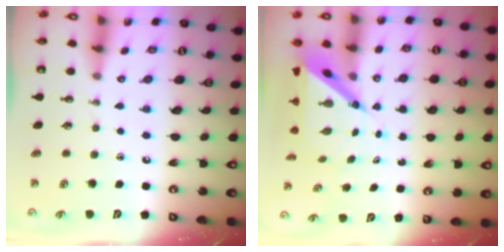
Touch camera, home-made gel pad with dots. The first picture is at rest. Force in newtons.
{"total": 7.1, "press": 7.1, "slide": 0.7}